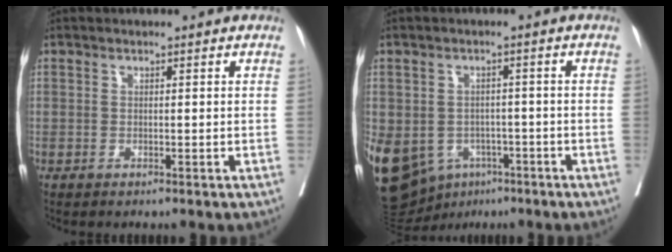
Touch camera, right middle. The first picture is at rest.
{"total": 24.4, "force": [-10.2, 19.2, 11.1], "torque": [-0.357, -0.013, -0.139]}